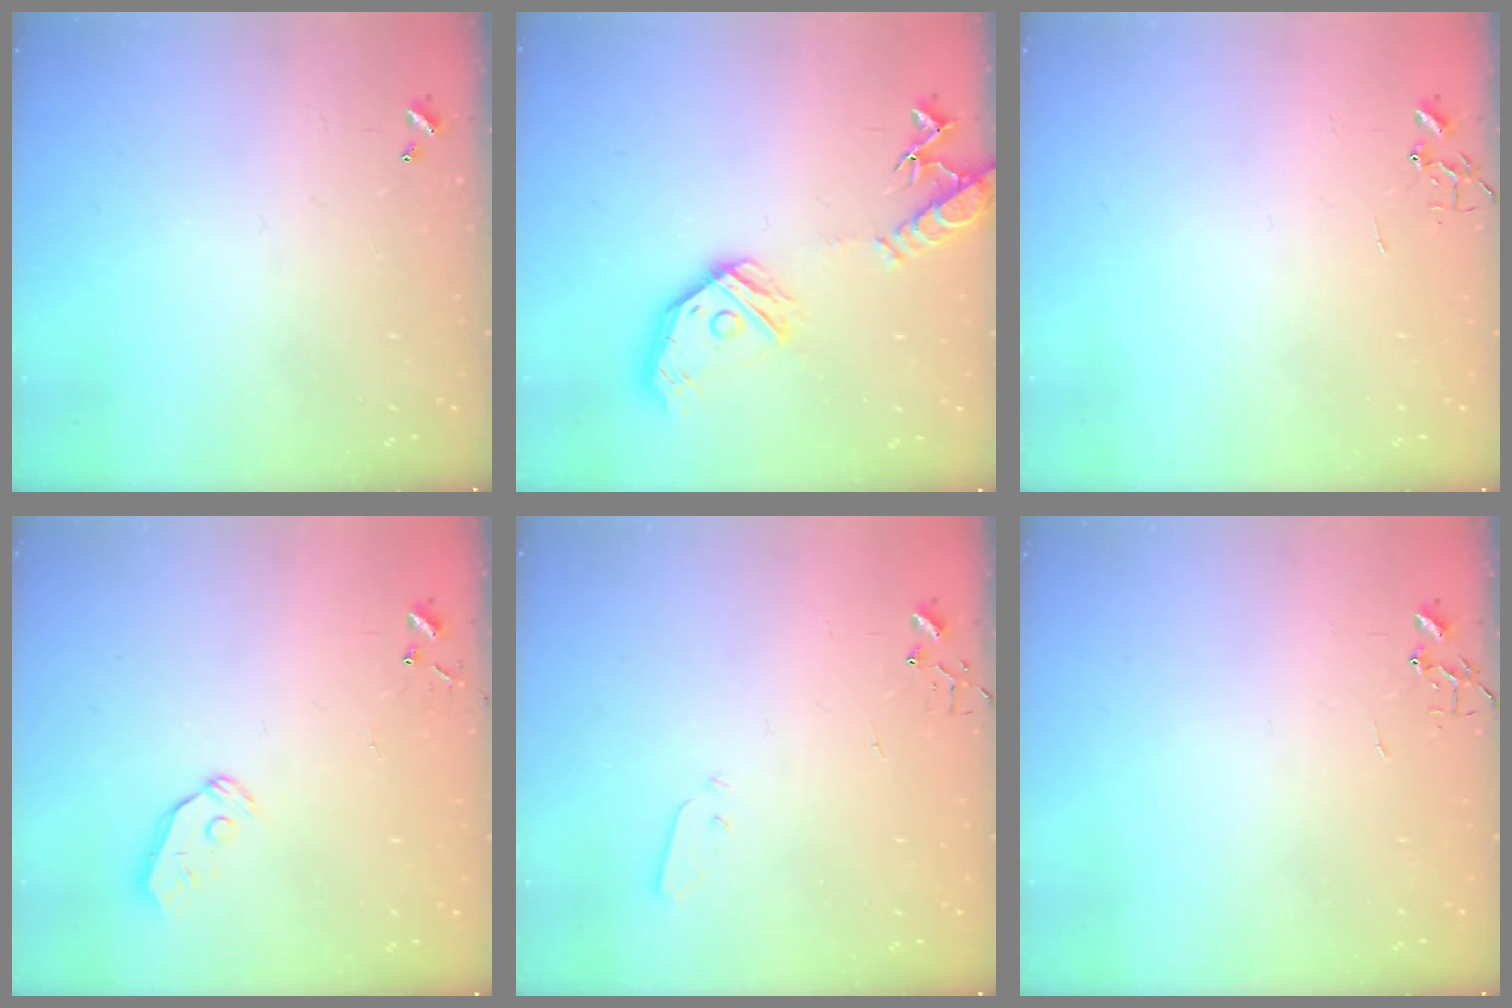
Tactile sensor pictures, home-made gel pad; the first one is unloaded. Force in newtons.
{"total": 17.1, "press": 16.9, "slide": 2.2}
{"total": 0.0}
{"total": 5.3, "press": 5.3, "slide": 0.4}
{"total": 2.8, "press": 2.7, "slide": 0.4}
{"total": 0.0}